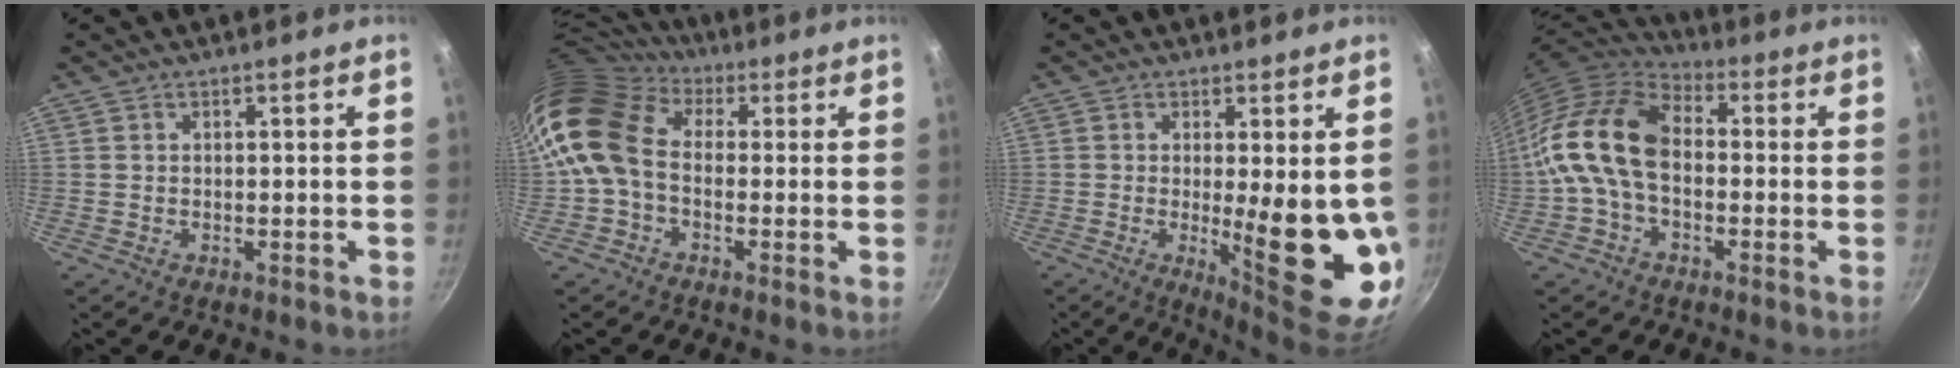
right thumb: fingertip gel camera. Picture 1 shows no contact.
{"total": 13.4, "force": [0.0, 9.9, 9.0], "torque": [-0.159, 0.029, -0.023]}
{"total": 13.4, "force": [-0.7, 3.4, 13.0], "torque": [-0.163, -0.026, 0.004]}
{"total": 14.5, "force": [-1.6, 9.5, 10.9], "torque": [-0.193, 0.039, -0.053]}